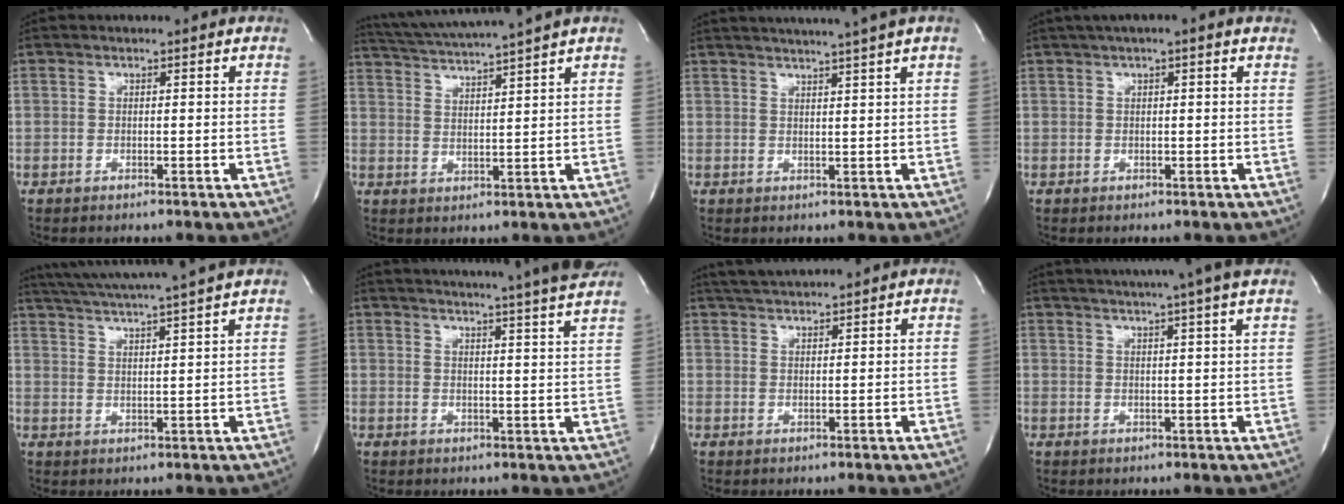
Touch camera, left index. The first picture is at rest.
{"total": 10.0, "force": [9.0, -2.2, 3.9], "torque": [-0.077, 0.001, 0.146]}
{"total": 9.1, "force": [7.7, -1.8, 4.5], "torque": [-0.068, 0.000, 0.093]}
{"total": 4.0, "force": [2.5, 0.2, 3.1], "torque": [-0.054, 0.024, 0.036]}
{"total": 12.8, "force": [11.2, -1.9, 5.8], "torque": [-0.109, -0.005, 0.164]}
{"total": 20.0, "force": [18.1, -1.4, 8.3], "torque": [-0.133, -0.038, 0.219]}
{"total": 4.7, "force": [4.4, -0.2, 1.5], "torque": [-0.031, 0.023, 0.084]}
{"total": 12.1, "force": [10.1, -1.4, 6.6], "torque": [-0.108, 0.003, 0.121]}